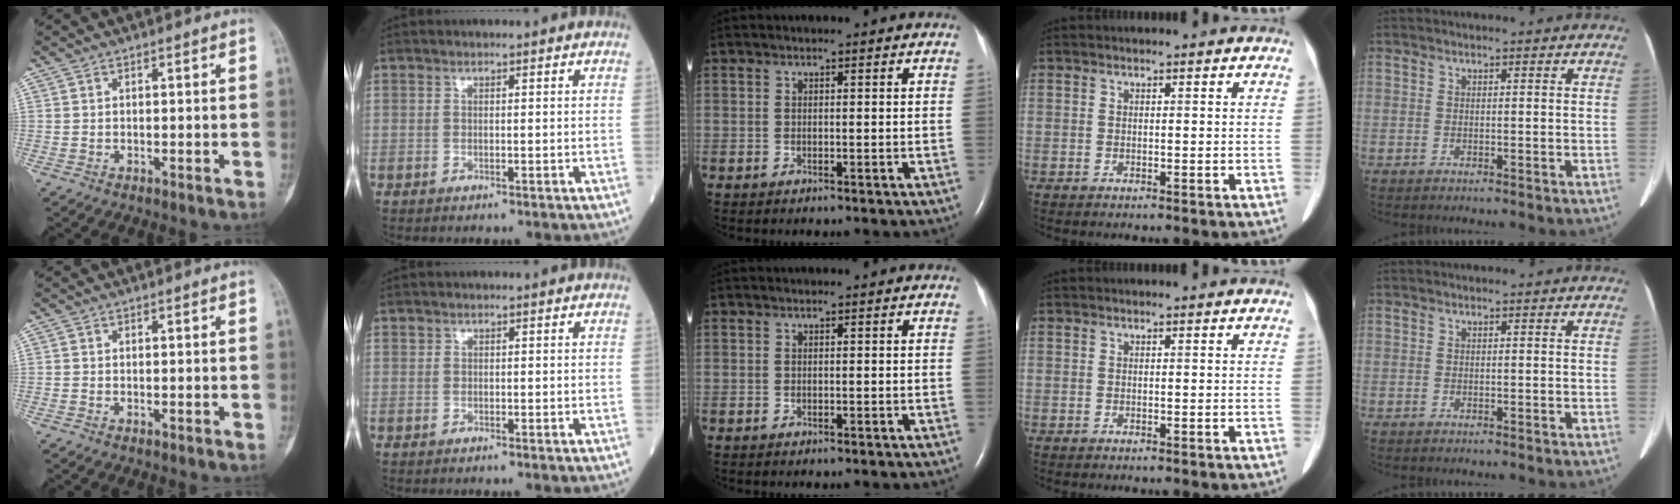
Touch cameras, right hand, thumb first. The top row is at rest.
{}